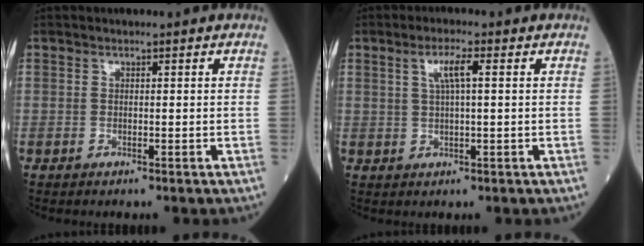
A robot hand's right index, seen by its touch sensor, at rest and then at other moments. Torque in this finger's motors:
{"motor_torque": [0.09, 0.06, 0.07, 0.03]}